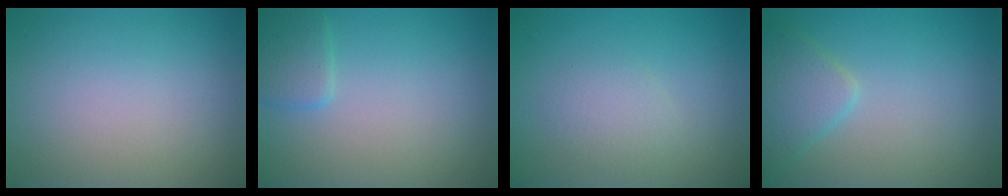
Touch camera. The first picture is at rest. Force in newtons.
{"total": 1.8, "press": 1.8, "slide": 0.1}
{"total": 1.7, "press": 1.7, "slide": 0.0}
{"total": 2.9, "press": 2.9, "slide": 0.0}